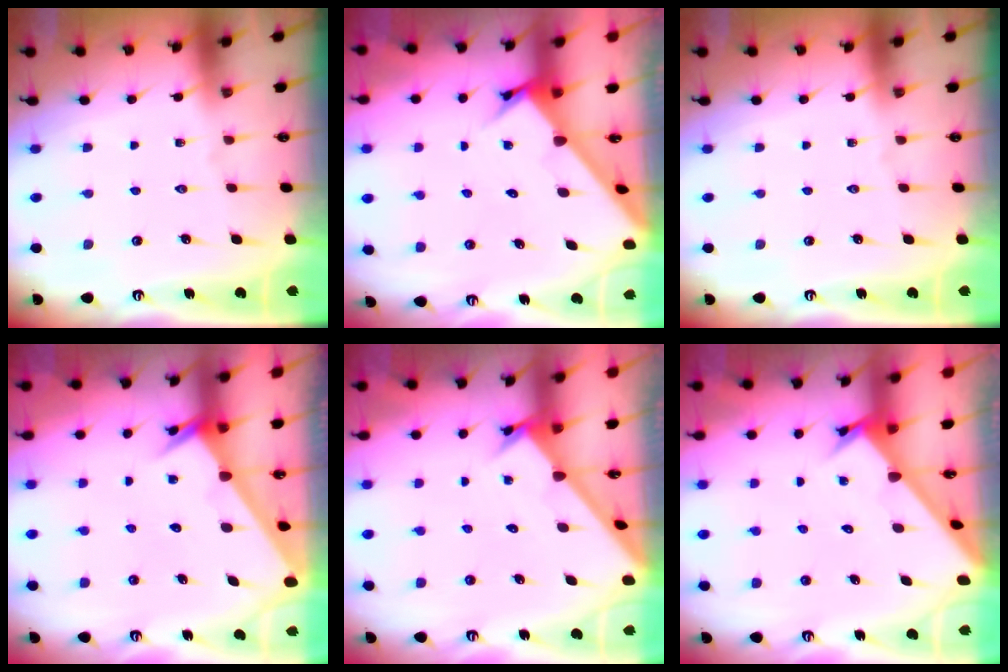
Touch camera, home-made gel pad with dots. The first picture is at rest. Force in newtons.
{"total": 2.9, "press": 2.9, "slide": 0.2}
{"total": 0.0}
{"total": 2.4, "press": 2.4, "slide": 0.1}
{"total": 1.9, "press": 1.9, "slide": 0.1}
{"total": 2.6, "press": 2.6, "slide": 0.3}